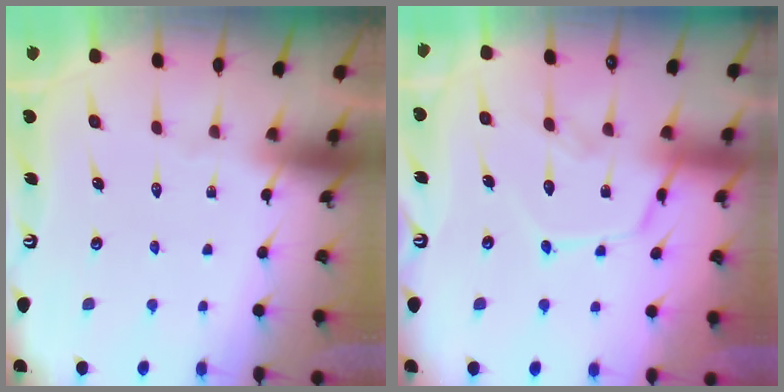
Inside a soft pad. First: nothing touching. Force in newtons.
{"total": 13.4, "press": 13.3, "slide": 1.2}